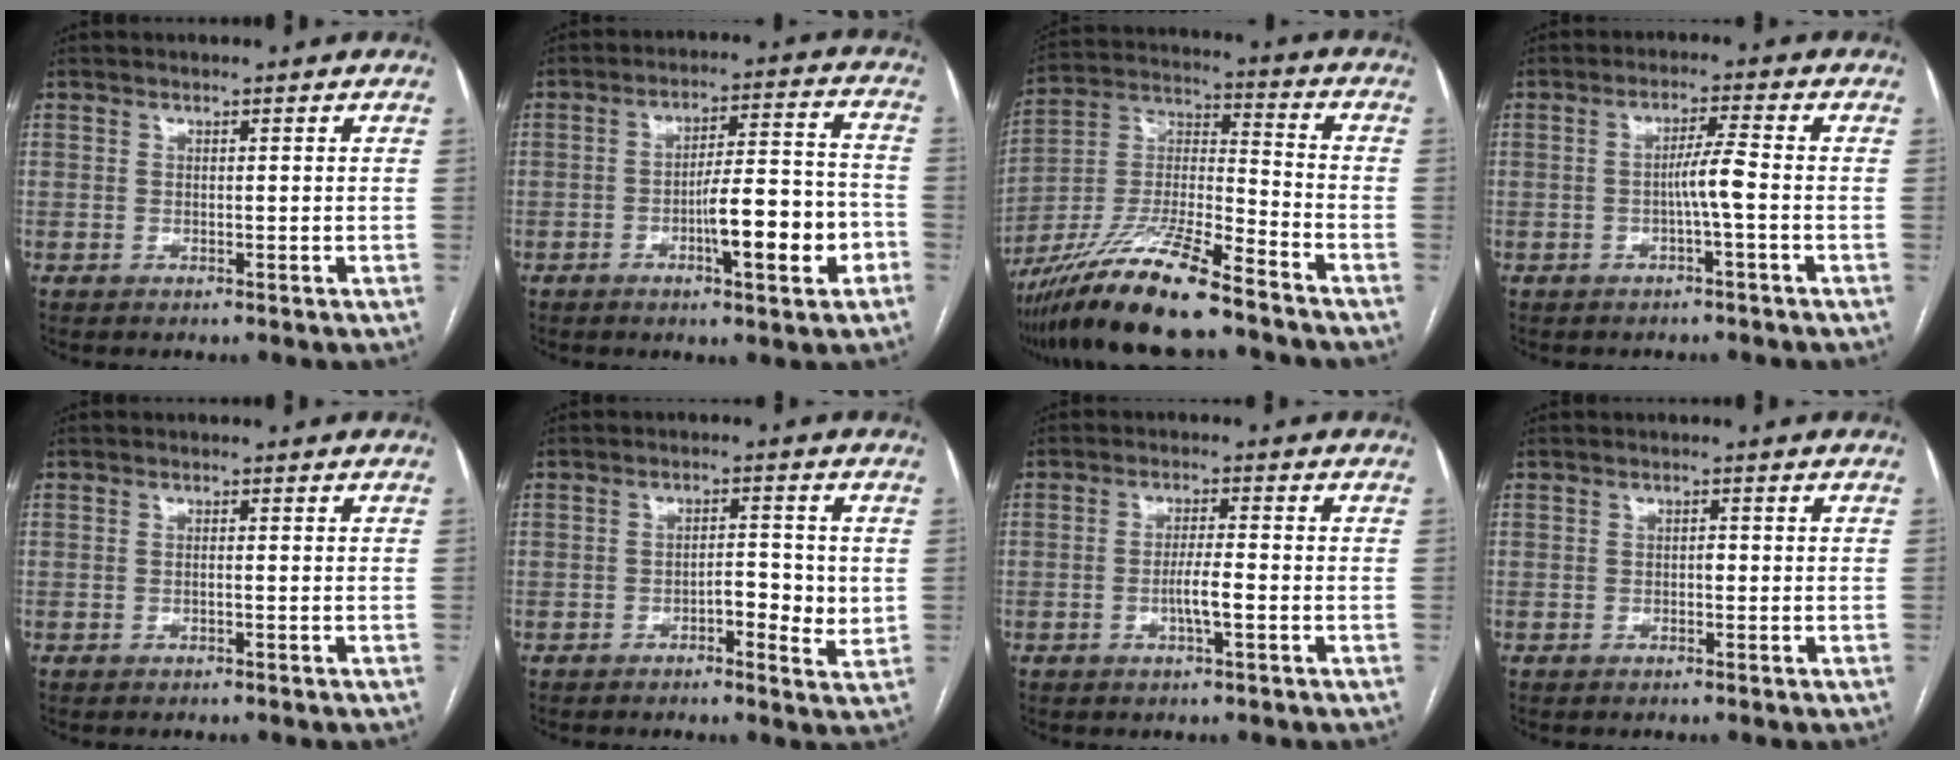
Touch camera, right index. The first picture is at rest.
{"total": 11.4, "force": [-4.3, 2.0, 10.4], "torque": [-0.156, 0.017, -0.061]}
{"total": 16.8, "force": [-12.9, 1.5, 10.7], "torque": [-0.222, -0.017, -0.237]}
{"total": 3.9, "force": [-1.1, -0.4, 3.7], "torque": [-0.064, 0.005, -0.020]}
{"total": 0.5, "force": [-0.3, 0.0, 0.4], "torque": [-0.007, 0.000, -0.007]}
{"total": 5.2, "force": [-0.9, 2.0, 4.7], "torque": [-0.065, 0.002, -0.016]}
{"total": 3.8, "force": [-1.3, 0.3, 3.6], "torque": [-0.065, -0.001, -0.024]}
{"total": 1.0, "force": [-0.4, 0.5, 0.8], "torque": [-0.008, 0.003, -0.008]}